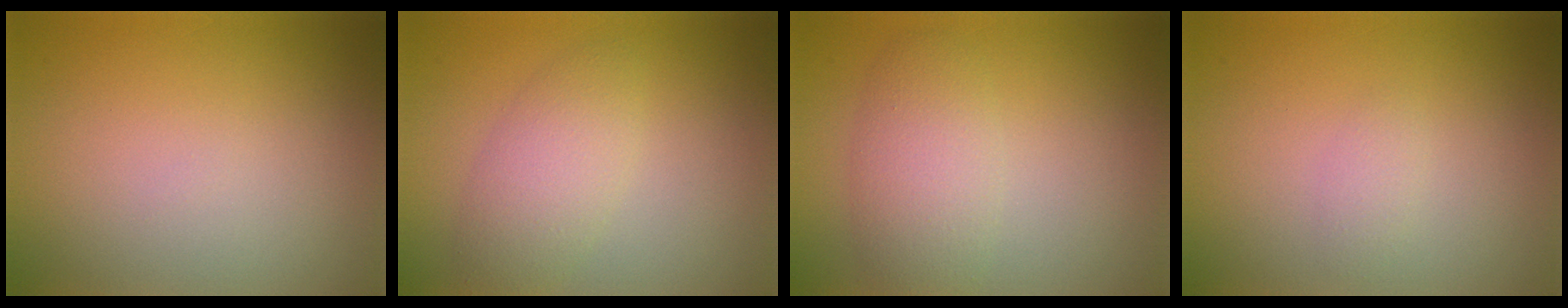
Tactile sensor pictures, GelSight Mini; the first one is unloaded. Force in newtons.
{"total": 3.3, "press": 3.3, "slide": 0.1}
{"total": 3.8, "press": 3.8, "slide": 0.1}
{"total": 0.8, "press": 0.8, "slide": 0.0}